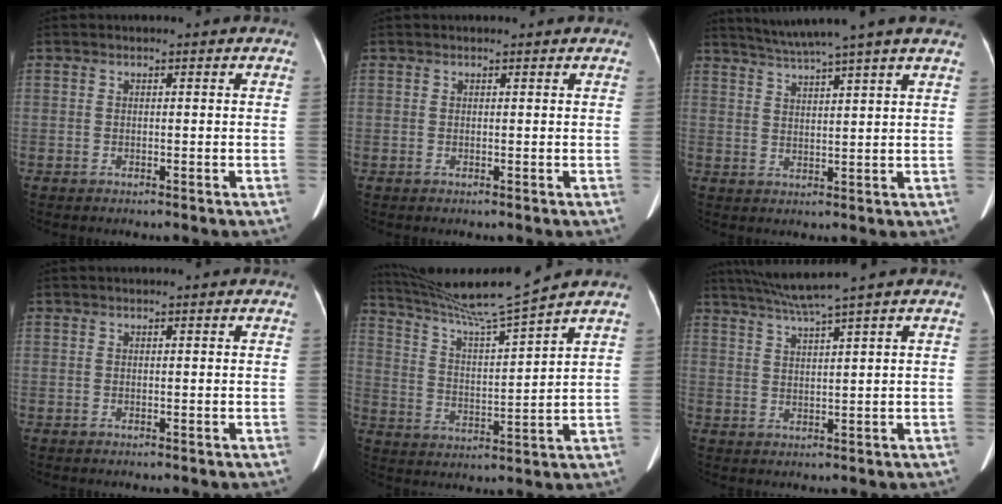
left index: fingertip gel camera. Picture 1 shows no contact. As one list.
[{"total": 1.6, "force": [1.5, 0.3, 0.5], "torque": [-0.012, 0.015, 0.018]}, {"total": 10.4, "force": [9.0, -1.6, 5.0], "torque": [-0.091, 0.020, 0.125]}, {"total": 0.0}, {"total": 12.1, "force": [10.7, -2.9, 4.8], "torque": [-0.089, -0.015, 0.193]}, {"total": 5.8, "force": [4.7, -1.9, 2.9], "torque": [-0.057, 0.004, 0.091]}]